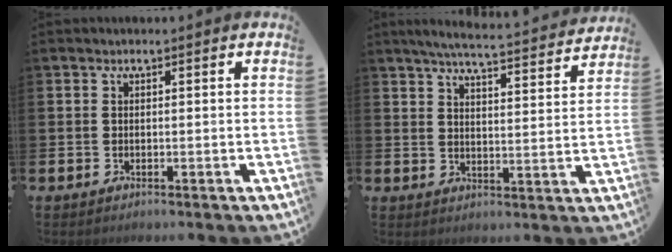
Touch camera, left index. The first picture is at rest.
{"total": 5.9, "force": [5.6, 0.0, 2.0], "torque": [-0.049, -0.040, 0.094]}